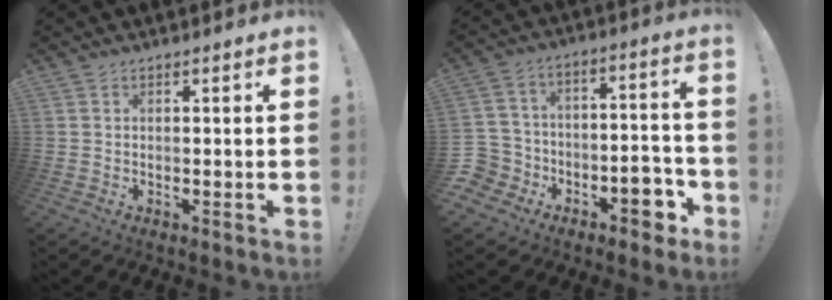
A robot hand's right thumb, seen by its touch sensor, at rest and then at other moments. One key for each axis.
{"total": 11.5, "fx": -6.8, "fy": 8.3, "fz": 4.1, "tx": -0.046, "ty": 0.056, "tz": -0.116}